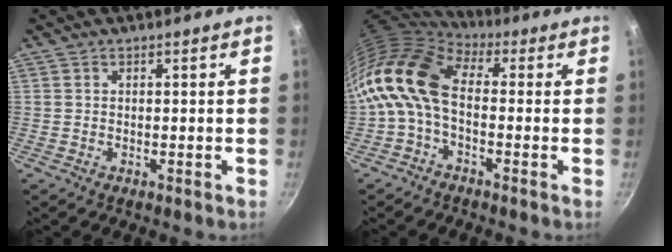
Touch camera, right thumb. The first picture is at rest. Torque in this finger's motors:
{"motor_torque": [1.37, 3.64, 1.45, -1.32, 0.55]}